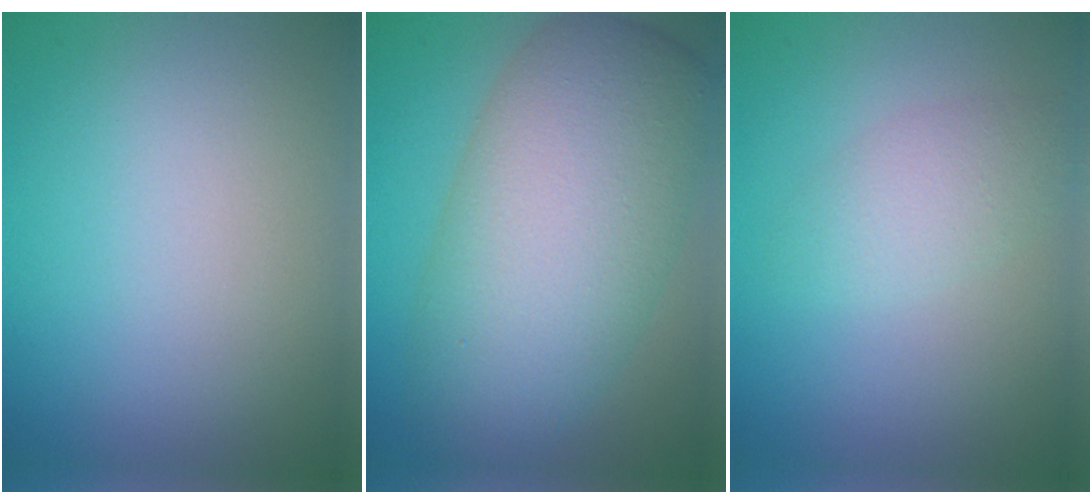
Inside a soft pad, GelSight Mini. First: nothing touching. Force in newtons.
{"total": 11.1, "press": 11.0, "slide": 0.5}
{"total": 2.4, "press": 2.4, "slide": 0.1}